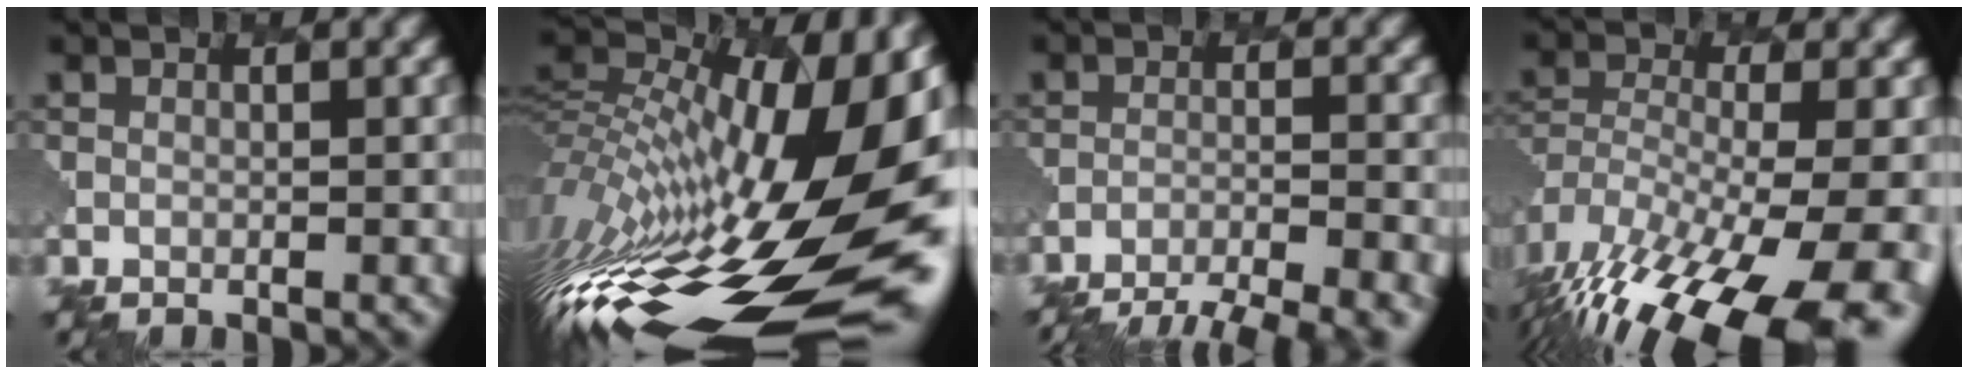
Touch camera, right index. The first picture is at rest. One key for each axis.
{"total": 18.4, "fx": -1.1, "fy": 7.7, "fz": 16.7, "tx": -0.290, "ty": -0.008, "tz": -0.027}
{"total": 9.1, "fx": -8.1, "fy": 1.9, "fz": 3.7, "tx": -0.066, "ty": -0.012, "tz": -0.109}
{"total": 17.6, "fx": -11.1, "fy": 7.8, "fz": 11.2, "tx": -0.224, "ty": -0.046, "tz": -0.142}